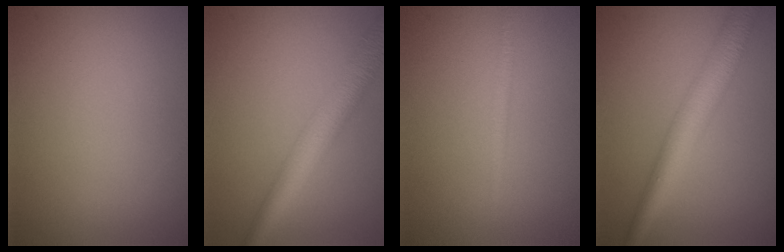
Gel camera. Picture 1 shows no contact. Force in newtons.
{"total": 5.9, "press": 5.9, "slide": 0.2}
{"total": 1.1, "press": 1.1, "slide": 0.1}
{"total": 5.5, "press": 5.5, "slide": 0.1}